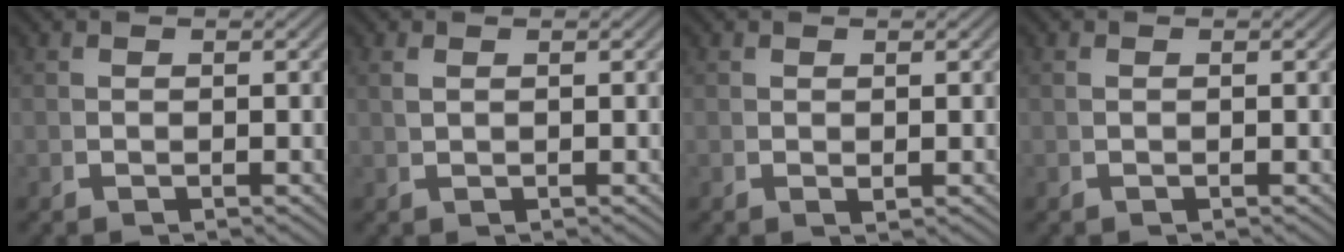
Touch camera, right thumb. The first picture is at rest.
{"total": 0.8, "force": [0.6, -0.3, 0.4], "torque": [-0.009, 0.004, 0.017]}
{"total": 0.6, "force": [0.4, 0.3, 0.4], "torque": [-0.007, -0.001, 0.011]}
{"total": 0.0}